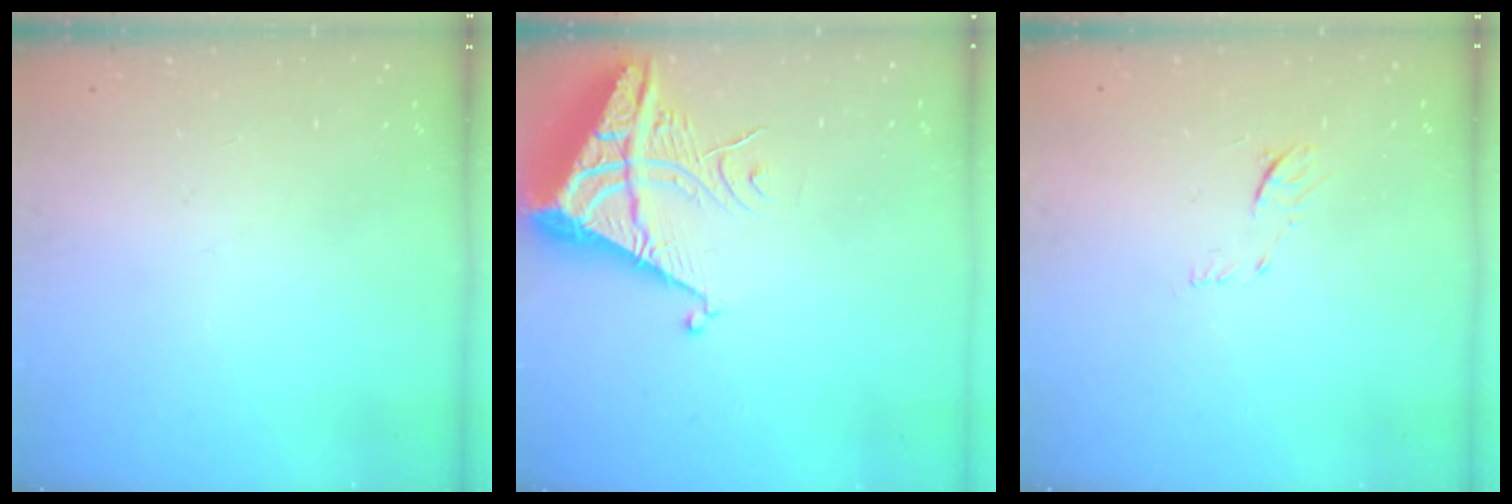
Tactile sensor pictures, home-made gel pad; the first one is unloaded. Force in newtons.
{"total": 8.3, "press": 8.2, "slide": 1.0}
{"total": 6.2, "press": 6.1, "slide": 0.7}